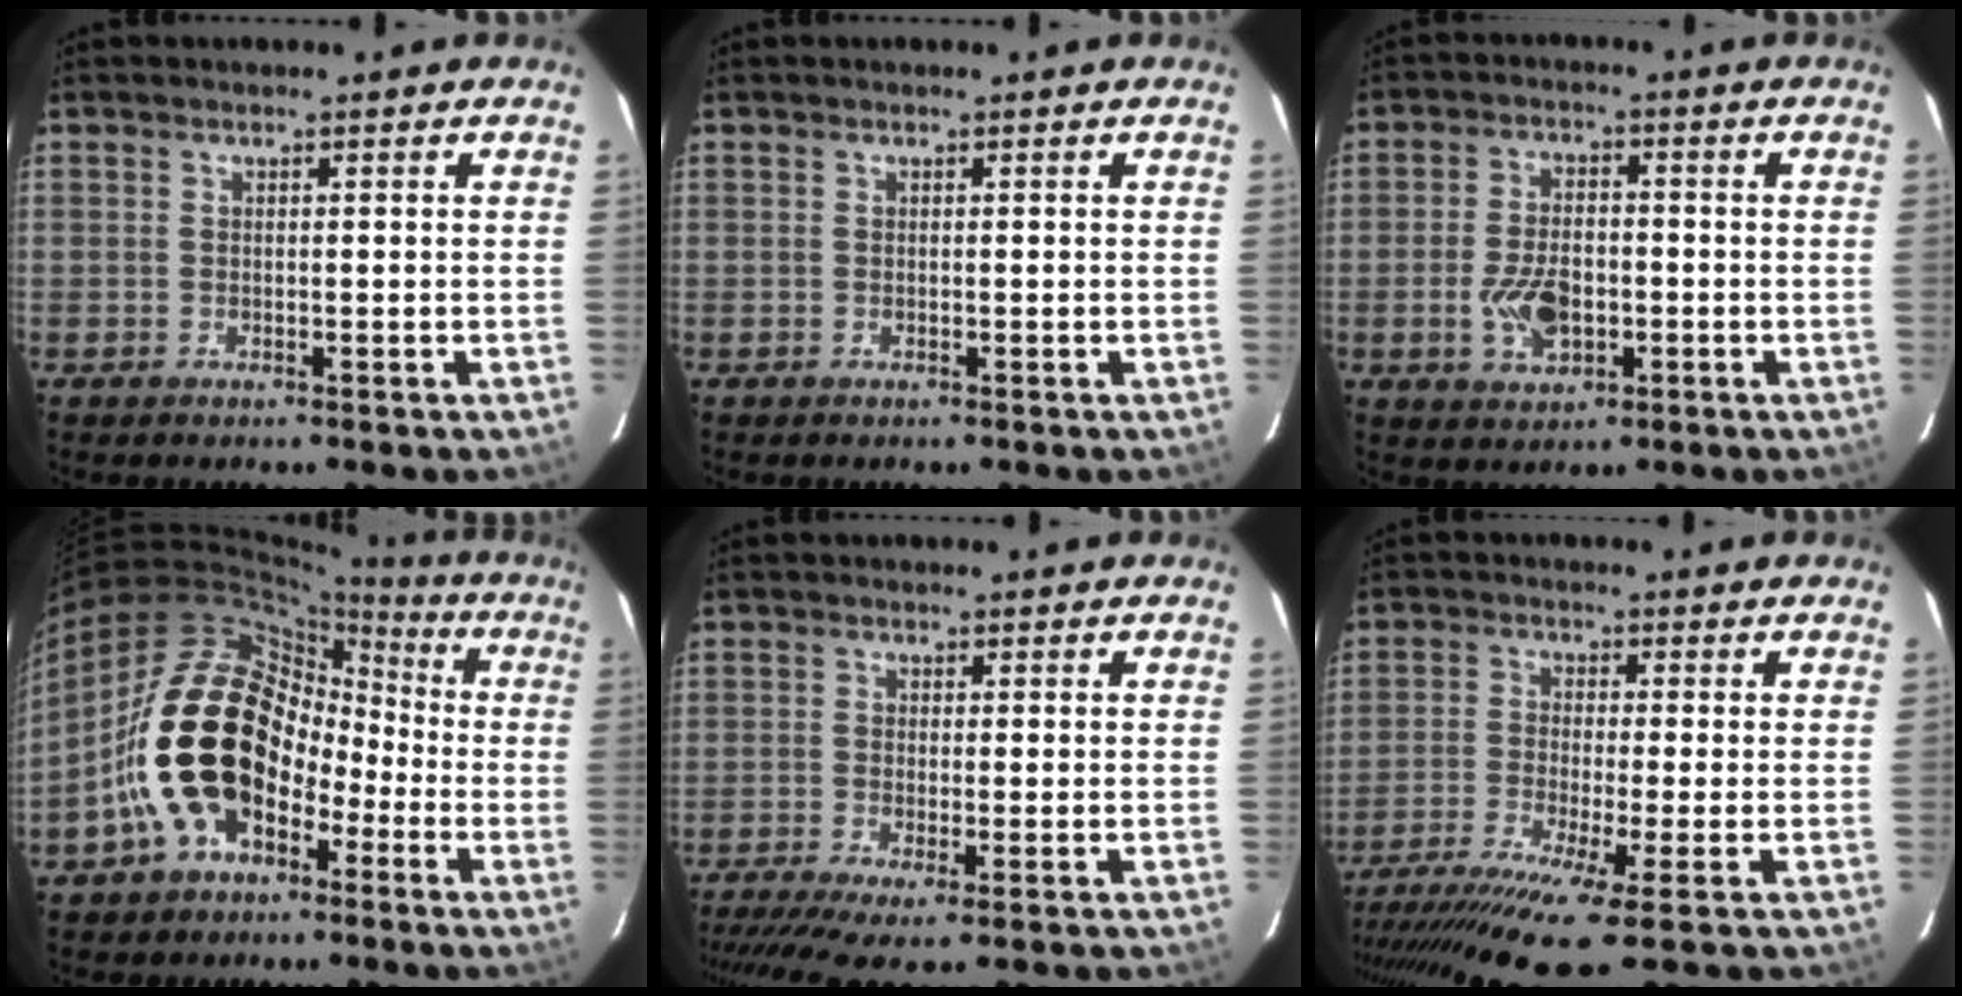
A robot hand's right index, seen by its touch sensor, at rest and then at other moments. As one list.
[{"total": 0.0}, {"total": 7.7, "force": [-2.1, 4.6, 5.8], "torque": [-0.119, 0.001, -0.031]}, {"total": 17.9, "force": [-5.6, 12.4, 11.6], "torque": [-0.224, 0.023, -0.090]}, {"total": 6.5, "force": [-4.7, -0.4, 4.5], "torque": [-0.105, -0.027, -0.087]}, {"total": 15.2, "force": [-10.0, 0.8, 11.4], "torque": [-0.238, -0.065, -0.176]}]